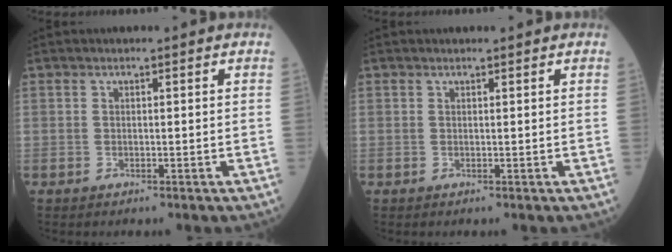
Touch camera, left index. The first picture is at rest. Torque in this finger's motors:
{"motor_torque": [-0.04, 0.08, -0.31, -0.01]}